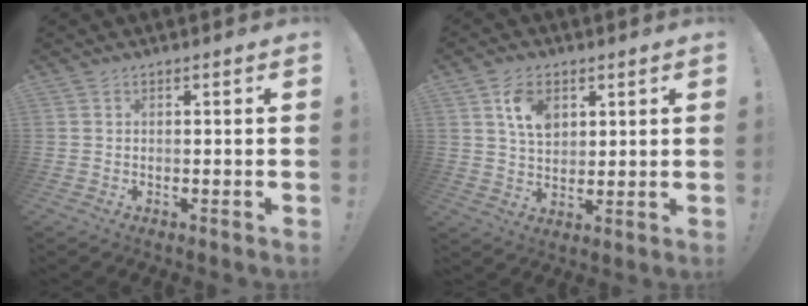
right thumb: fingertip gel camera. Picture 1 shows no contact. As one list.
[{"total": 8.7, "force": [3.8, 6.0, 5.1], "torque": [-0.073, -0.009, 0.070]}]